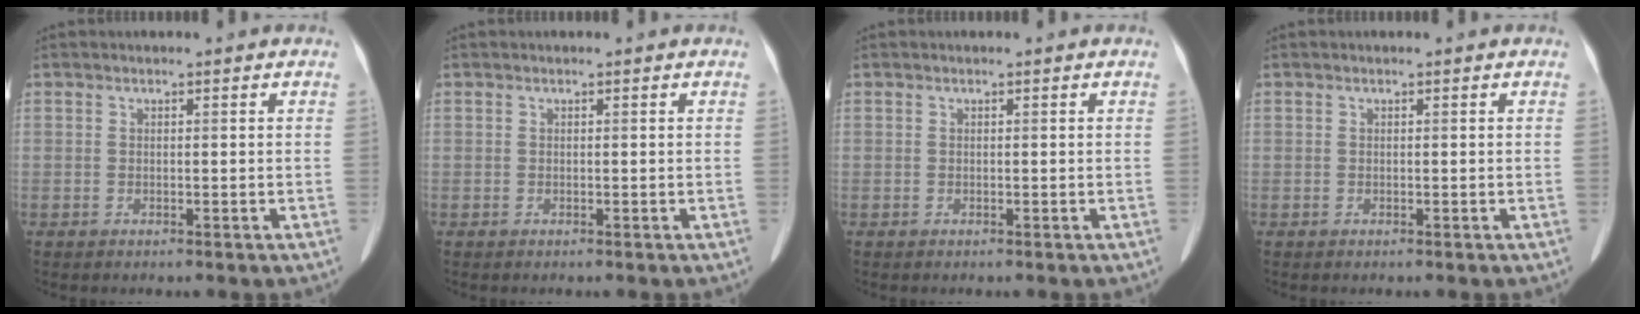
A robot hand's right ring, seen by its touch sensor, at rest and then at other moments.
{"total": 0.0}
{"total": 0.0}
{"total": 0.0}